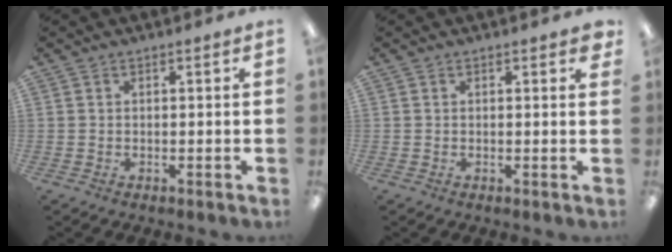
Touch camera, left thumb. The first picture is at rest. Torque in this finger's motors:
{"motor_torque": [-0.11, -0.02, 0.43, -0.10, 0.00]}